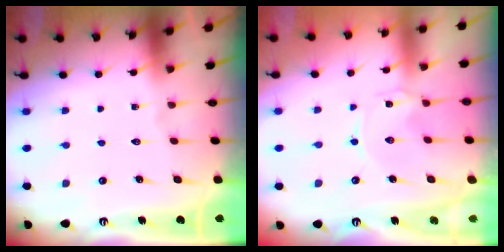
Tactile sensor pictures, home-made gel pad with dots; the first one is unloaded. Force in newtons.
{"total": 0.0}